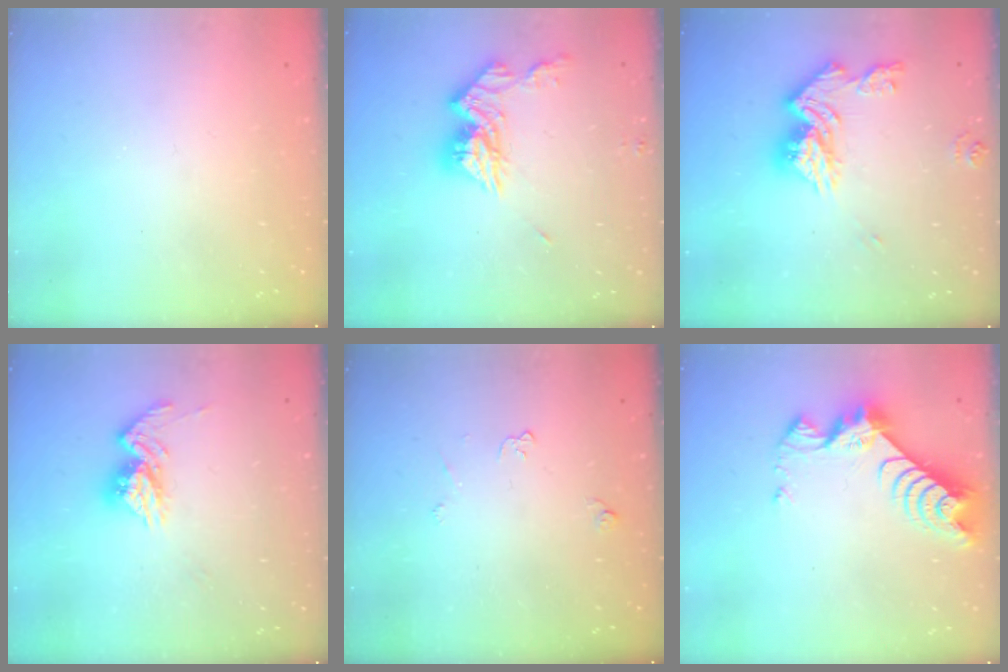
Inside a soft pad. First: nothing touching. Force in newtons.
{"total": 12.3, "press": 12.2, "slide": 1.0}
{"total": 14.3, "press": 14.2, "slide": 1.5}
{"total": 11.5, "press": 11.4, "slide": 0.8}
{"total": 3.4, "press": 3.4, "slide": 0.6}
{"total": 9.3, "press": 9.2, "slide": 0.8}